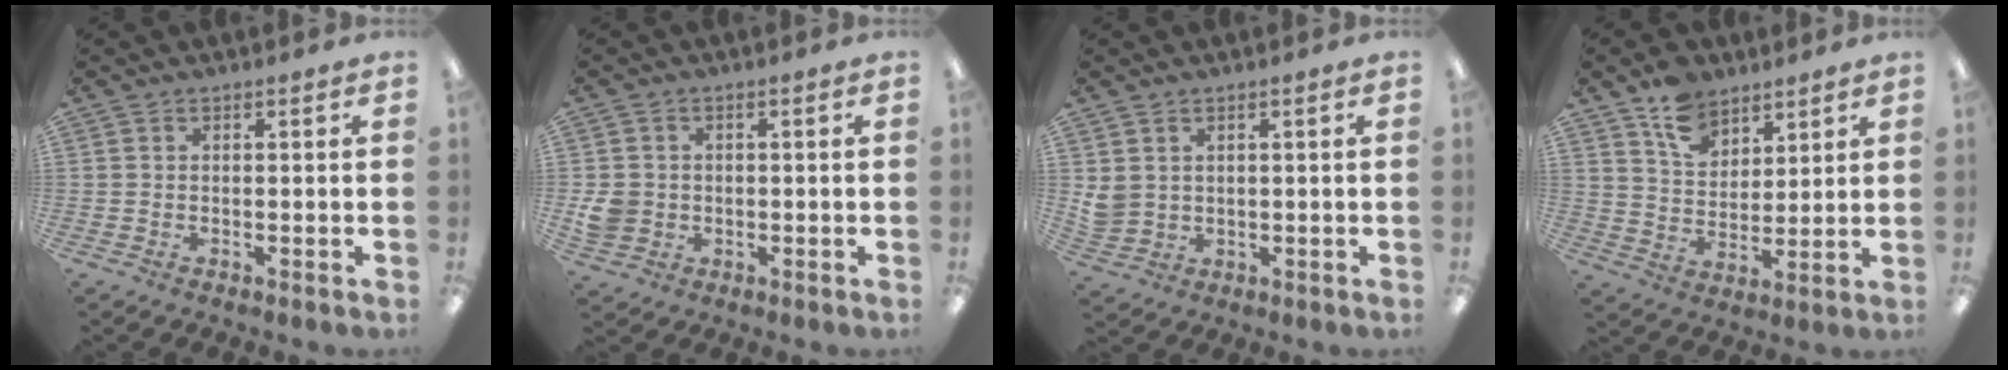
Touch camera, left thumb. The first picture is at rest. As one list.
[{"total": 5.2, "force": [-0.4, 4.8, 1.9], "torque": [-0.043, 0.004, -0.006]}, {"total": 3.7, "force": [1.7, 3.1, 1.0], "torque": [-0.019, -0.001, 0.034]}, {"total": 10.7, "force": [7.5, 6.8, 3.6], "torque": [-0.060, -0.038, 0.141]}]